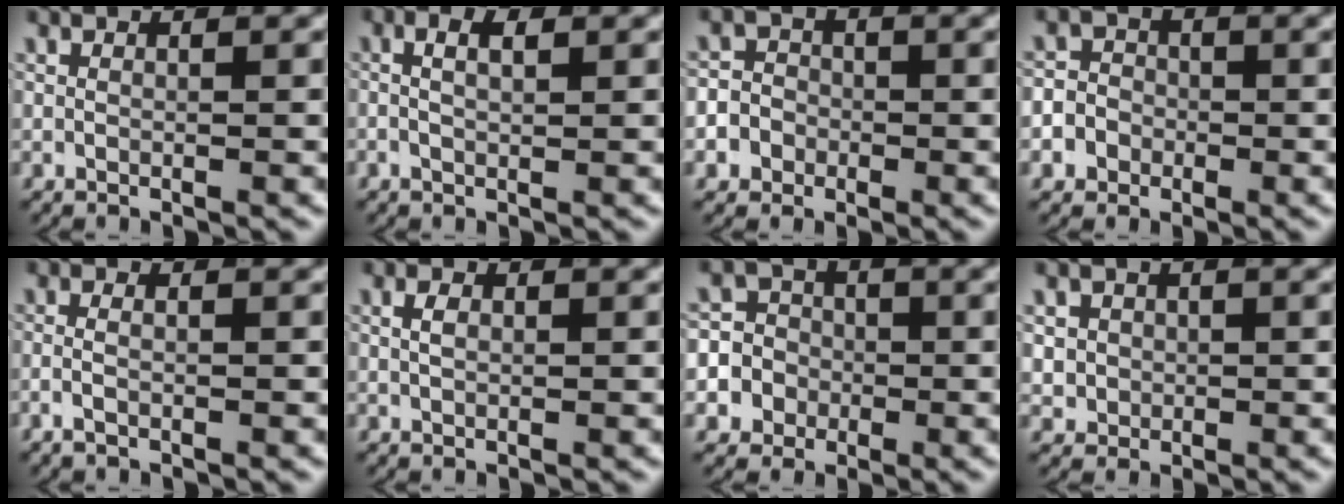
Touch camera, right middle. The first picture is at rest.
{"total": 2.1, "force": [0.1, 0.6, 2.0], "torque": [-0.033, 0.003, -0.002]}
{"total": 6.3, "force": [-1.7, 5.9, 1.5], "torque": [-0.029, -0.009, -0.043]}
{"total": 5.4, "force": [-1.5, 5.0, 1.3], "torque": [-0.023, -0.004, -0.039]}
{"total": 1.6, "force": [-1.0, 0.3, 1.3], "torque": [-0.032, -0.005, -0.017]}
{"total": 0.9, "force": [0.1, 0.3, 0.8], "torque": [-0.014, -0.001, 0.005]}
{"total": 12.3, "force": [-3.4, 11.6, 2.7], "torque": [-0.093, -0.047, -0.067]}
{"total": 3.5, "force": [0.3, 3.2, 1.4], "torque": [-0.031, -0.007, 0.009]}